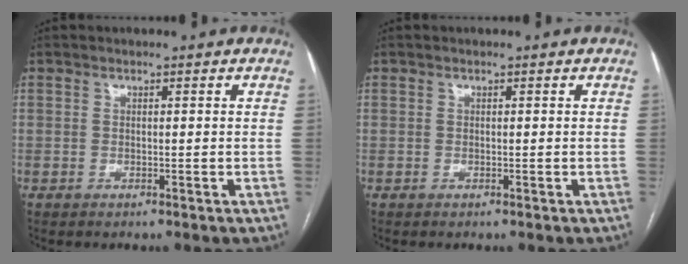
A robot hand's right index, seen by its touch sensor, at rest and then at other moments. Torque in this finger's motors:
{"motor_torque": [0.00, 0.00, 0.01, 0.00]}